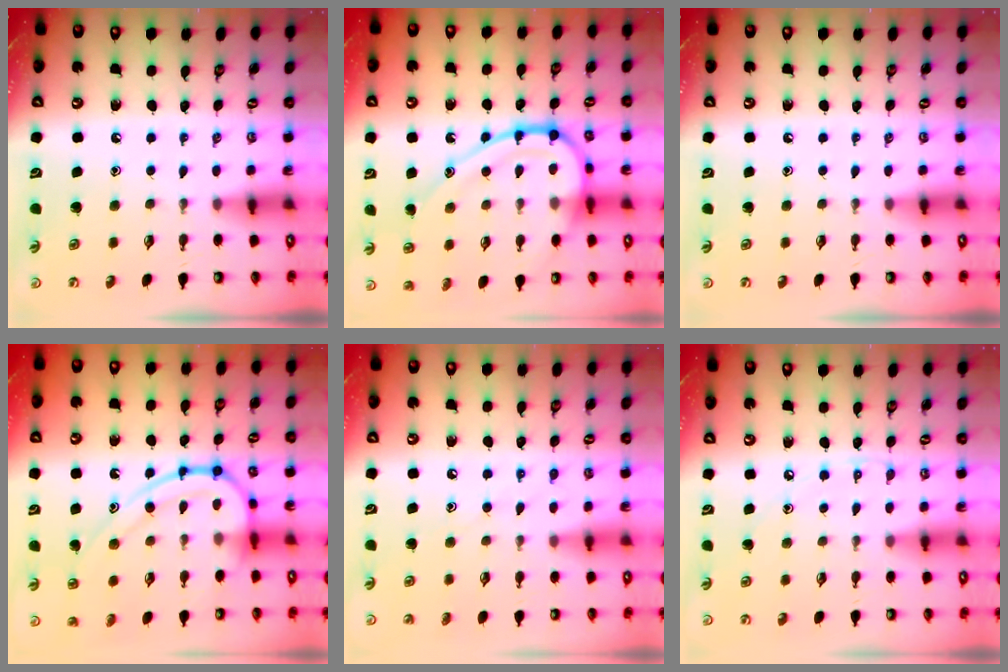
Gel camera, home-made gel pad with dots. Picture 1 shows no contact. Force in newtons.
{"total": 17.9, "press": 17.9, "slide": 1.0}
{"total": 0.0}
{"total": 14.4, "press": 14.4, "slide": 0.5}
{"total": 6.6, "press": 6.6, "slide": 0.5}
{"total": 4.6, "press": 4.6, "slide": 0.5}